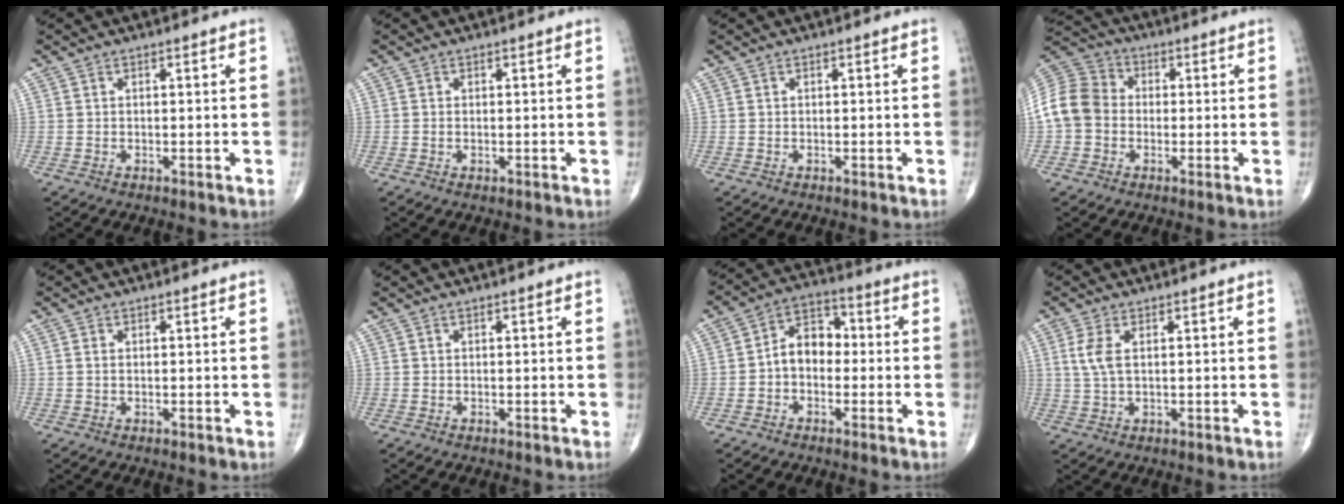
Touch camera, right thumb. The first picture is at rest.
{"total": 0.6, "force": [-0.1, 0.2, 0.5], "torque": [-0.014, -0.002, -0.002]}
{"total": 0.0}
{"total": 10.8, "force": [-1.0, 9.1, 5.8], "torque": [-0.109, 0.033, -0.031]}
{"total": 0.7, "force": [0.2, 0.3, 0.5], "torque": [-0.012, 0.005, 0.005]}
{"total": 0.0}
{"total": 7.8, "force": [-0.9, 5.6, 5.4], "torque": [-0.066, 0.031, -0.032]}
{"total": 4.2, "force": [1.1, 1.8, 3.6], "torque": [-0.089, 0.002, 0.026]}